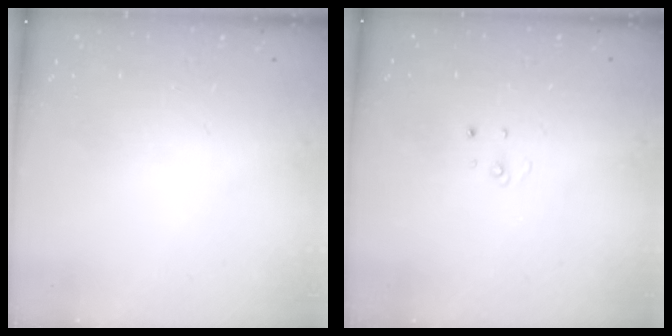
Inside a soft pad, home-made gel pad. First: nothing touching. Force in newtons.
{"total": 2.6, "press": 2.6, "slide": 0.2}